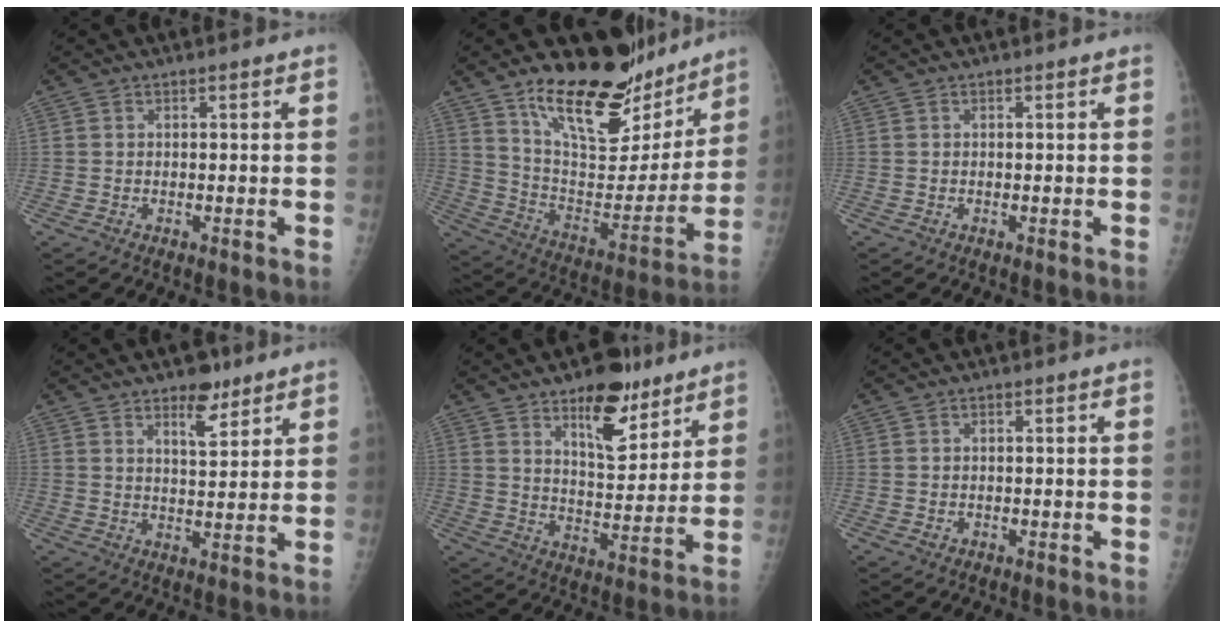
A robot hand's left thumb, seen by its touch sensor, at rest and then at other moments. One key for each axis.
{"total": 24.0, "fx": 17.6, "fy": 10.0, "fz": 12.9, "tx": -0.148, "ty": -0.096, "tz": 0.290}
{"total": 0.0}
{"total": 6.3, "fx": 4.3, "fy": 2.6, "fz": 3.8, "tx": -0.040, "ty": -0.029, "tz": 0.066}
{"total": 13.2, "fx": 8.4, "fy": 5.8, "fz": 8.3, "tx": -0.088, "ty": -0.054, "tz": 0.131}
{"total": 0.8, "fx": -0.2, "fy": 0.7, "fz": 0.4, "tx": -0.003, "ty": 0.001, "tz": -0.001}